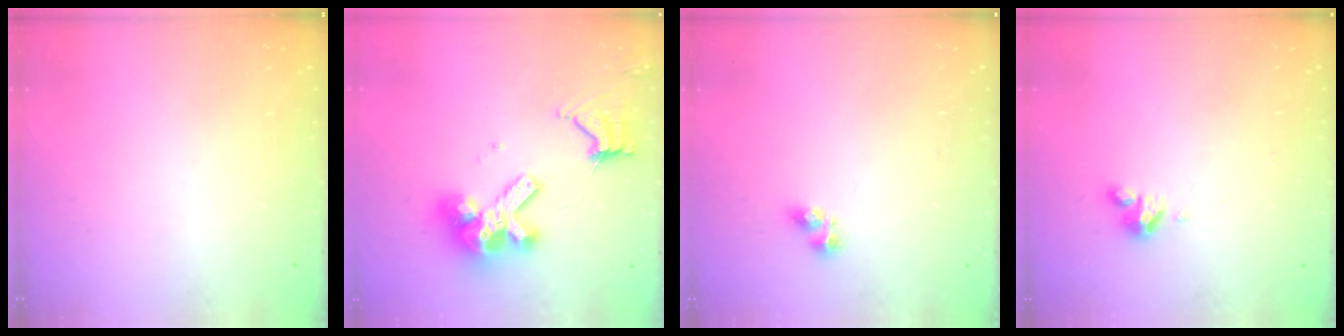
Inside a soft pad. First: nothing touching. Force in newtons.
{"total": 14.3, "press": 14.2, "slide": 1.7}
{"total": 5.1, "press": 5.0, "slide": 0.4}
{"total": 4.4, "press": 4.4, "slide": 0.4}